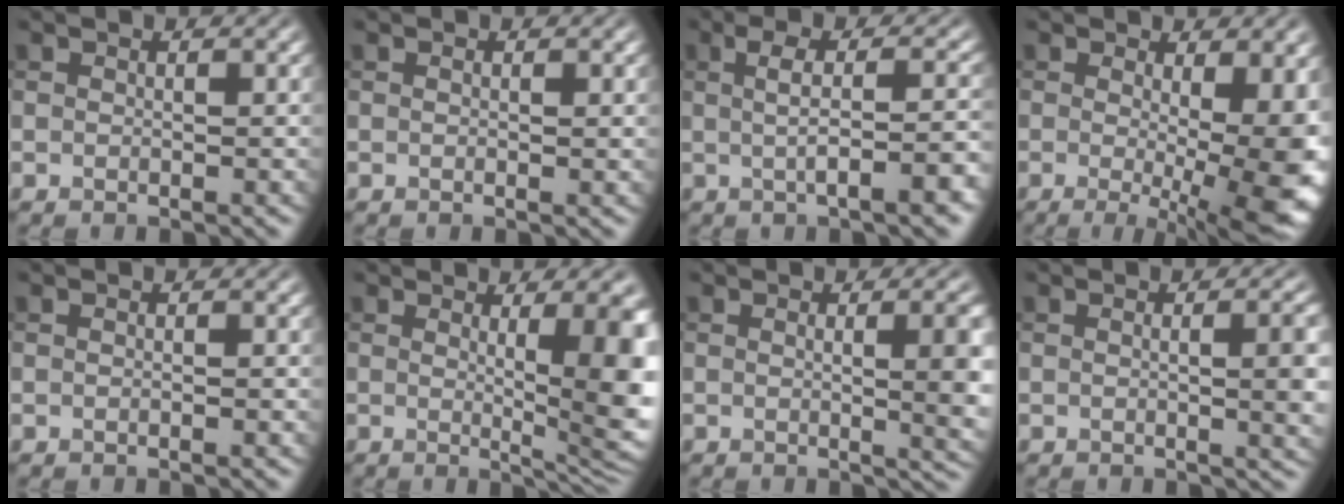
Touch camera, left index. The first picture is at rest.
{"total": 0.6, "force": [0.2, 0.2, 0.6], "torque": [-0.006, -0.002, 0.002]}
{"total": 6.4, "force": [-0.6, 1.9, 6.1], "torque": [-0.071, 0.005, -0.006]}
{"total": 11.5, "force": [-0.8, 3.5, 10.9], "torque": [-0.134, -0.011, -0.002]}
{"total": 0.6, "force": [-0.2, 0.1, 0.5], "torque": [-0.010, 0.000, -0.005]}
{"total": 8.5, "force": [0.7, 2.2, 8.2], "torque": [-0.085, -0.008, 0.014]}
{"total": 6.2, "force": [0.3, 2.0, 5.9], "torque": [-0.049, 0.002, 0.003]}
{"total": 4.8, "force": [0.1, 1.5, 4.5], "torque": [-0.043, 0.004, 0.001]}